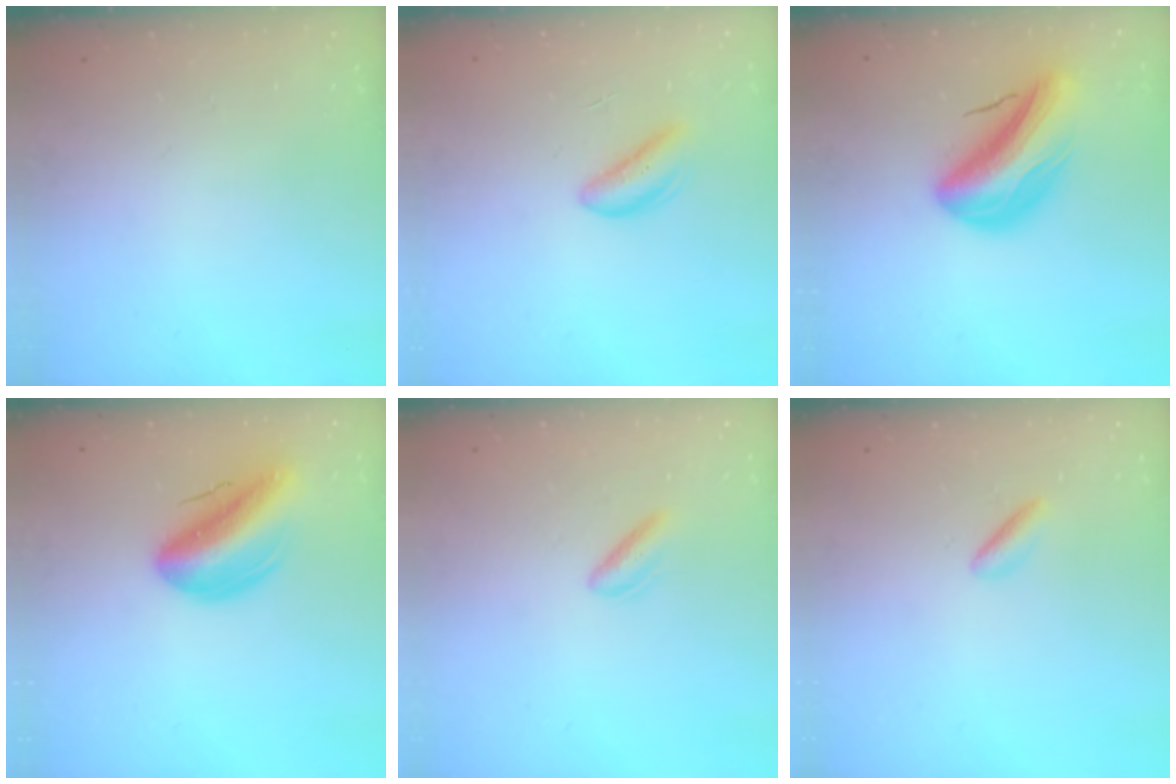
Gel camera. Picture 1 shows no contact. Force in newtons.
{"total": 2.9, "press": 2.9, "slide": 0.5}
{"total": 13.0, "press": 12.5, "slide": 3.6}
{"total": 14.8, "press": 14.3, "slide": 4.0}
{"total": 2.6, "press": 2.2, "slide": 1.3}
{"total": 1.6, "press": 1.5, "slide": 0.6}